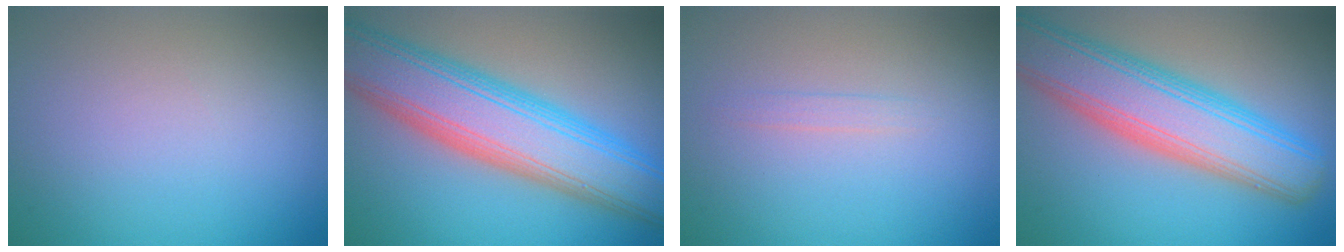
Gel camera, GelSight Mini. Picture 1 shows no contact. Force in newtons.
{"total": 10.5, "press": 10.5, "slide": 0.3}
{"total": 0.7, "press": 0.7, "slide": 0.0}
{"total": 9.0, "press": 9.0, "slide": 0.4}